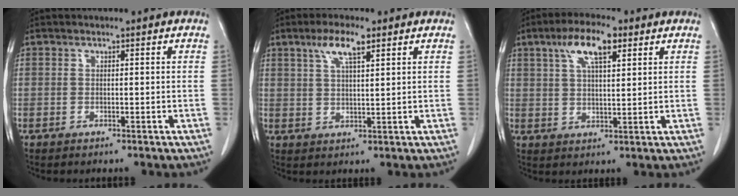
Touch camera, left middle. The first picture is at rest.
{"total": 5.6, "force": [3.3, 1.1, 4.4], "torque": [-0.088, 0.008, 0.060]}
{"total": 7.9, "force": [4.1, 2.2, 6.4], "torque": [-0.123, 0.015, 0.074]}